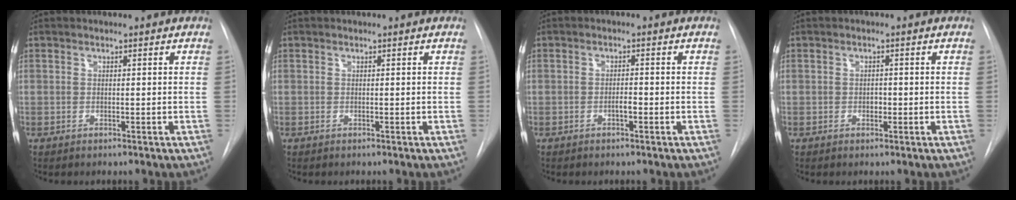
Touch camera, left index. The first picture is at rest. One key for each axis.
{"total": 0.0}
{"total": 1.1, "fx": -0.6, "fy": 0.2, "fz": 0.9, "tx": -0.015, "ty": 0.002, "tz": -0.011}
{"total": 1.0, "fx": -0.2, "fy": 0.8, "fz": 0.7, "tx": -0.009, "ty": 0.002, "tz": -0.004}